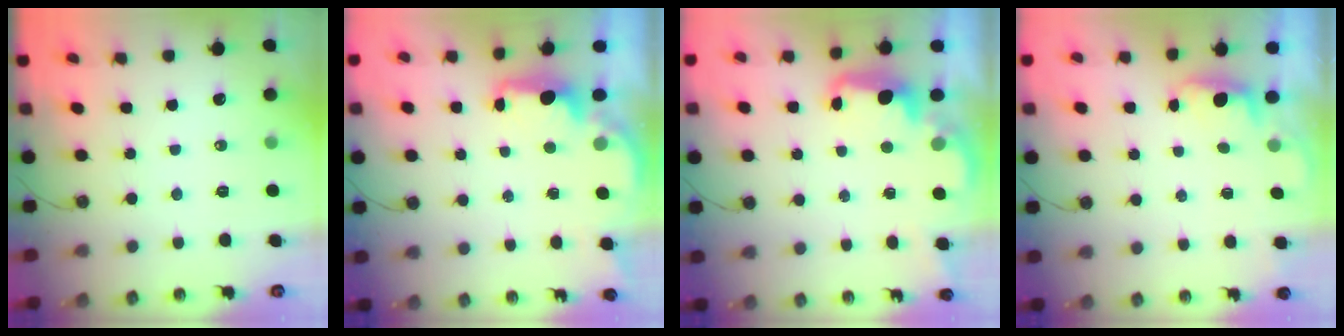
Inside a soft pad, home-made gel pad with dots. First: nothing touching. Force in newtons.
{"total": 2.3, "press": 2.2, "slide": 0.8}
{"total": 2.8, "press": 2.7, "slide": 0.7}
{"total": 0.7, "press": 0.1, "slide": 0.7}